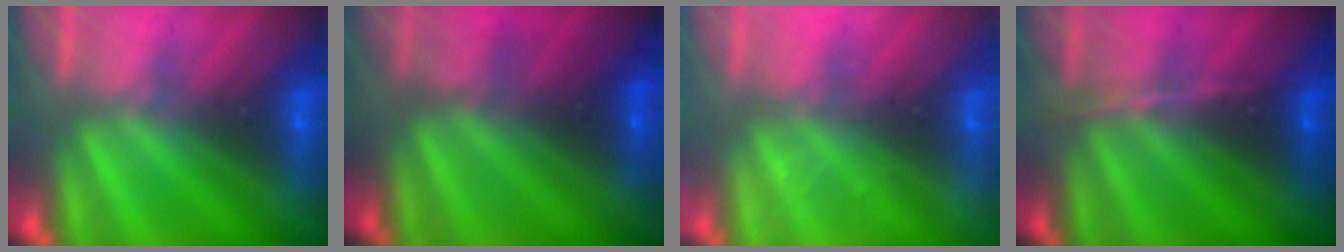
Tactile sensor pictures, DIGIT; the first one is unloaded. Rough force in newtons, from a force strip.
{"total": 2.6}
{"total": 2.3}
{"total": 2.9}